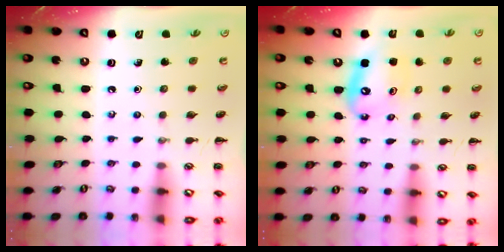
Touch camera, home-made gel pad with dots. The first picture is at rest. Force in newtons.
{"total": 10.7, "press": 10.3, "slide": 2.9}